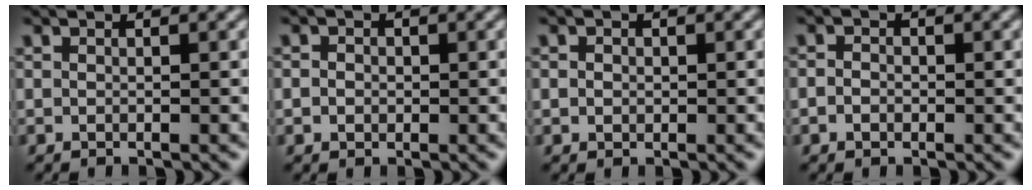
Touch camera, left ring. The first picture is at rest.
{"total": 1.7, "force": [0.3, 1.4, 0.7], "torque": [-0.001, 0.008, -0.008]}
{"total": 0.9, "force": [0.2, 0.9, 0.3], "torque": [0.000, -0.001, -0.001]}
{"total": 1.2, "force": [-0.4, 1.0, 0.5], "torque": [-0.004, -0.001, -0.013]}